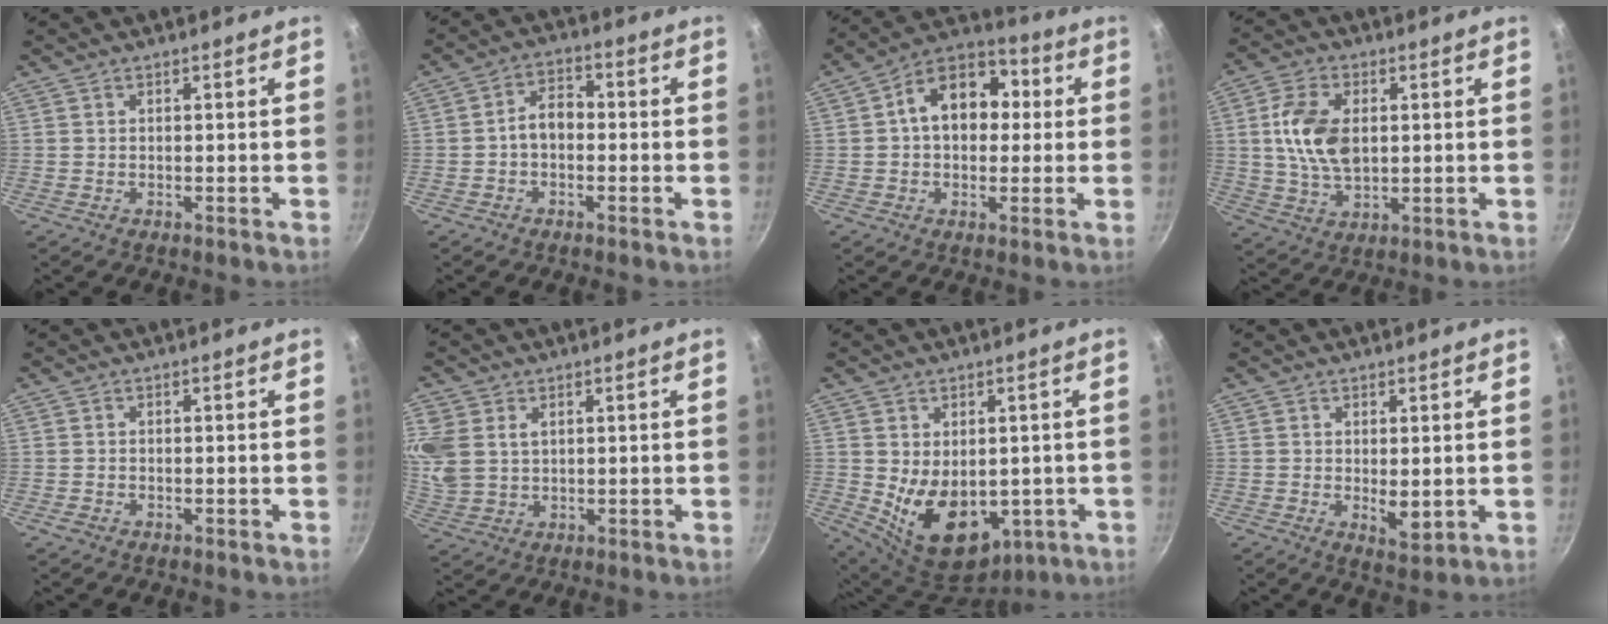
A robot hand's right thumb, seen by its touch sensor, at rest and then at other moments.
{"total": 5.4, "force": [-0.9, 3.6, 3.8], "torque": [-0.047, 0.027, -0.024]}
{"total": 14.0, "force": [1.9, 10.0, 9.6], "torque": [-0.102, 0.031, 0.009]}
{"total": 11.6, "force": [1.6, 7.1, 9.0], "torque": [-0.158, -0.001, 0.029]}
{"total": 0.9, "force": [-0.5, 0.6, 0.5], "torque": [-0.010, 0.000, -0.010]}
{"total": 11.6, "force": [3.6, 8.8, 6.7], "torque": [-0.161, 0.009, 0.081]}
{"total": 14.0, "force": [-1.4, 9.6, 10.0], "torque": [-0.137, -0.023, 0.011]}
{"total": 3.9, "force": [0.3, 1.7, 3.4], "torque": [-0.049, -0.019, 0.007]}